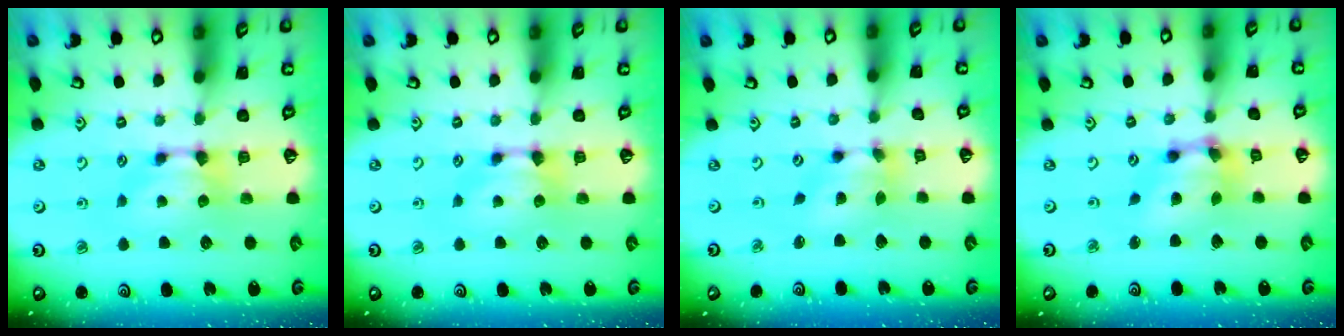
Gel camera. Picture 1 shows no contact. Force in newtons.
{"total": 0.0}
{"total": 4.9, "press": 4.5, "slide": 1.9}
{"total": 7.1, "press": 6.7, "slide": 2.3}